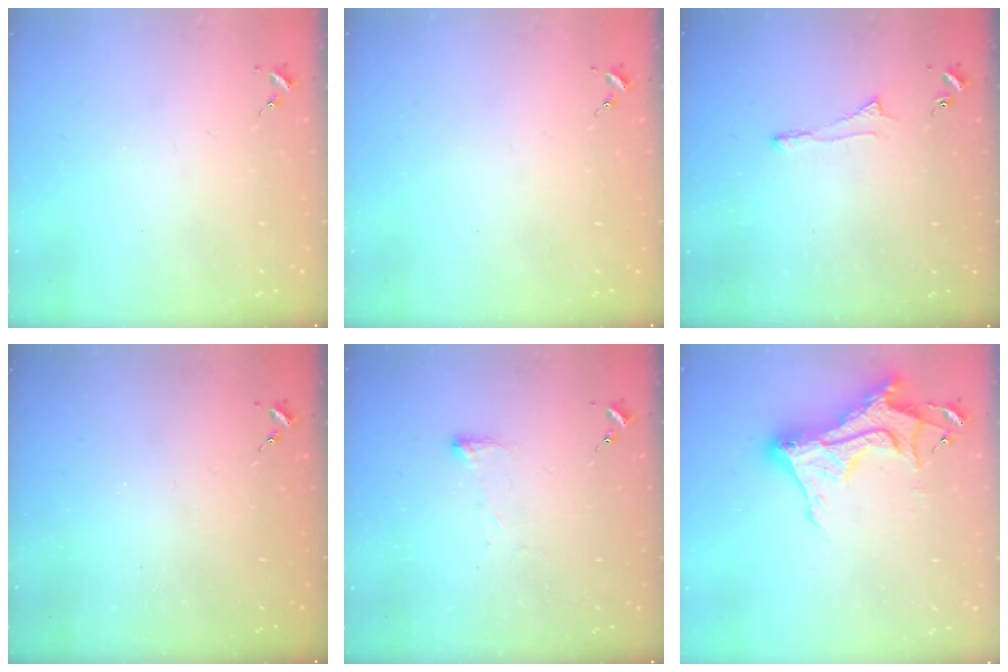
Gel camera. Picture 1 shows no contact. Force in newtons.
{"total": 0.0}
{"total": 3.4, "press": 3.3, "slide": 0.7}
{"total": 0.0}
{"total": 2.8, "press": 2.7, "slide": 0.8}
{"total": 16.3, "press": 16.2, "slide": 1.3}